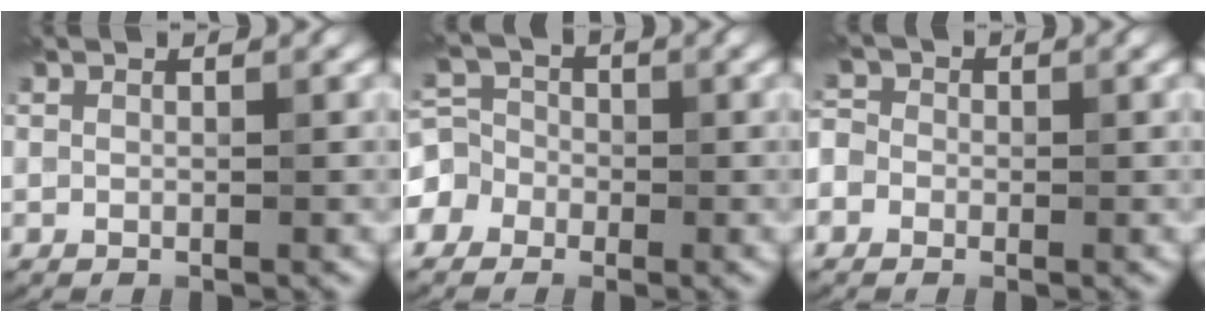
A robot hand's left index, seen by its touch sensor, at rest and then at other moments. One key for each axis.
{"total": 5.0, "fx": -2.5, "fy": 4.2, "fz": 0.9, "tx": -0.005, "ty": 0.010, "tz": -0.064}
{"total": 4.1, "fx": -2.1, "fy": 3.4, "fz": 0.8, "tx": -0.001, "ty": 0.011, "tz": -0.067}